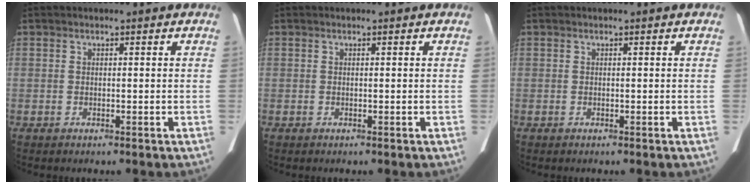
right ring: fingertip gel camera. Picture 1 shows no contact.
{"total": 0.0}
{"total": 0.0}